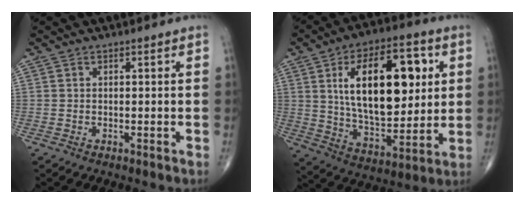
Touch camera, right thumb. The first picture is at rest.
{"total": 23.5, "force": [5.6, 11.8, 19.6], "torque": [-0.282, -0.017, 0.092]}